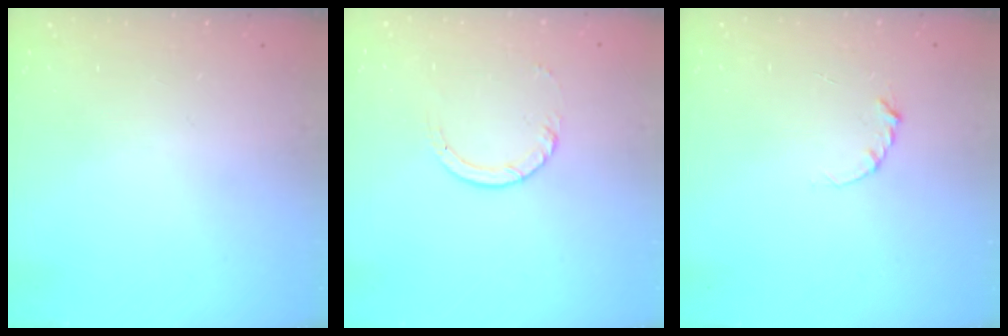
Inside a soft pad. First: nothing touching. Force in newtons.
{"total": 3.0, "press": 2.9, "slide": 0.4}
{"total": 2.9, "press": 2.9, "slide": 0.3}